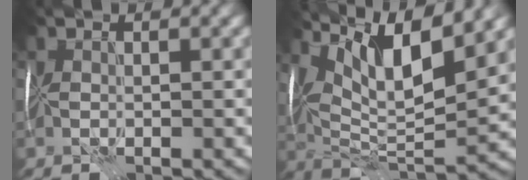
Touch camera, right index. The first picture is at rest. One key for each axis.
{"total": 10.8, "fx": 6.4, "fy": 3.1, "fz": 8.2, "tx": -0.149, "ty": 0.004, "tz": 0.118}